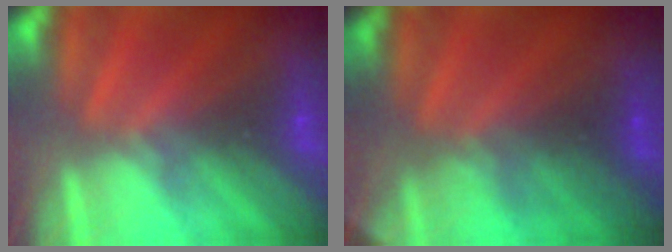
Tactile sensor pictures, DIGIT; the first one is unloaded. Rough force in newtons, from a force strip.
{"total": 2.8}